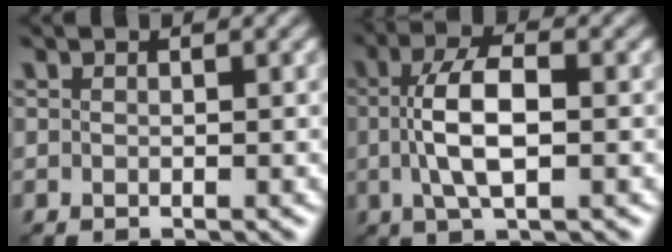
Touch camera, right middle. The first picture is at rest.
{"total": 5.5, "force": [0.1, 2.1, 5.1], "torque": [-0.102, 0.006, -0.002]}